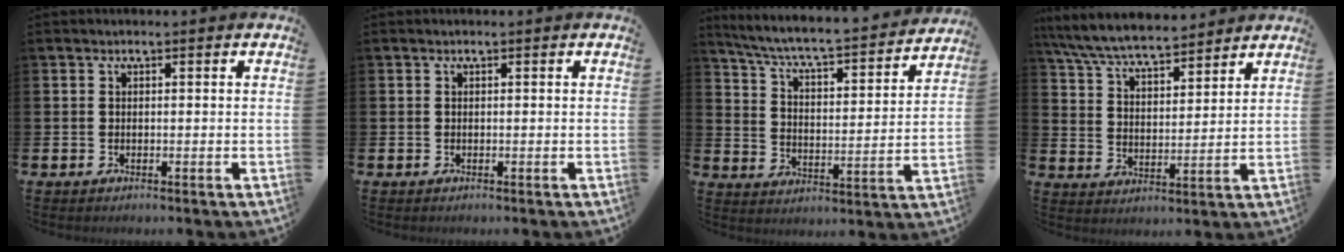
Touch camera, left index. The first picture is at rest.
{"total": 0.0}
{"total": 6.3, "force": [5.8, 0.6, 2.4], "torque": [-0.074, -0.048, 0.091]}
{"total": 7.3, "force": [6.9, 1.1, 2.1], "torque": [-0.072, -0.037, 0.124]}